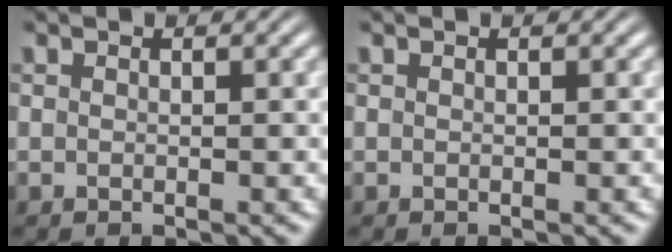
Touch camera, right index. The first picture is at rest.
{"total": 0.0}